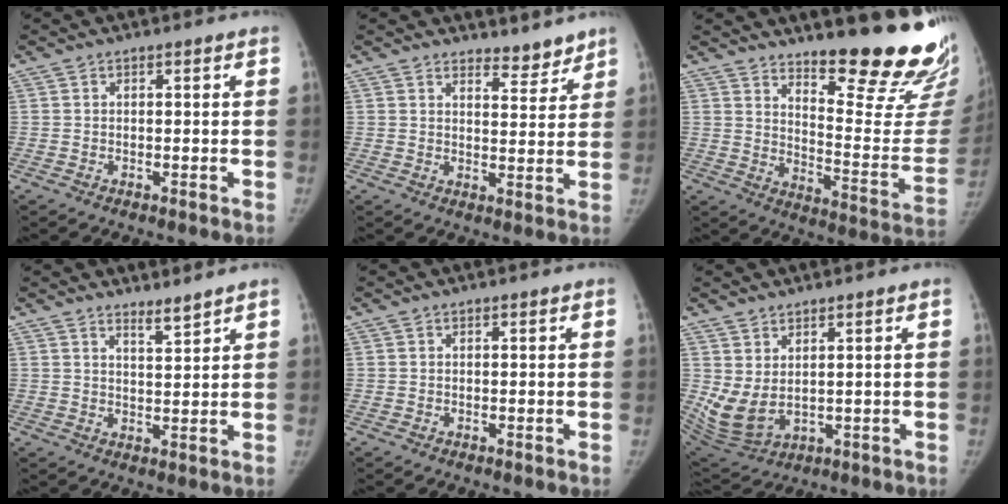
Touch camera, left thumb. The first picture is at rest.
{"total": 4.7, "force": [4.3, 1.6, 1.1], "torque": [0.006, -0.038, 0.064]}
{"total": 23.9, "force": [18.8, 4.9, 14.0], "torque": [-0.158, -0.169, 0.253]}
{"total": 3.0, "force": [2.8, 0.2, 1.1], "torque": [-0.013, -0.031, 0.050]}
{"total": 0.0}
{"total": 8.0, "force": [2.0, 4.4, 6.3], "torque": [-0.125, -0.018, 0.062]}